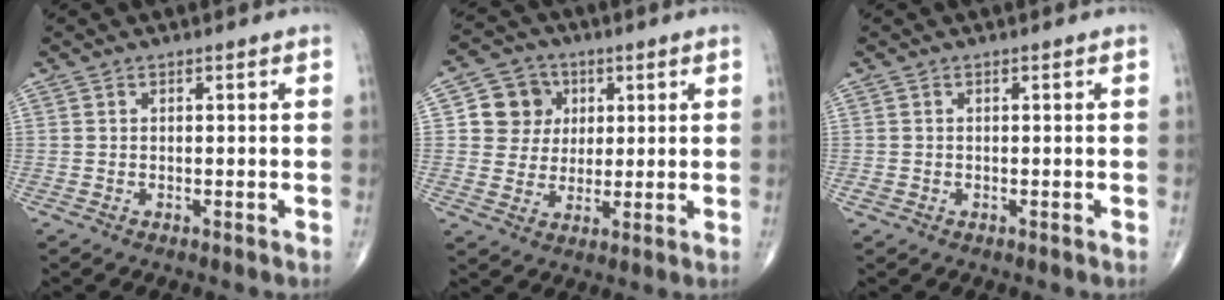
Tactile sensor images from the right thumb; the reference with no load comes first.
{"total": 8.6, "force": [2.2, 7.9, 2.4], "torque": [-0.003, 0.000, 0.035]}
{"total": 0.8, "force": [-0.2, 0.7, 0.4], "torque": [-0.011, 0.001, -0.003]}